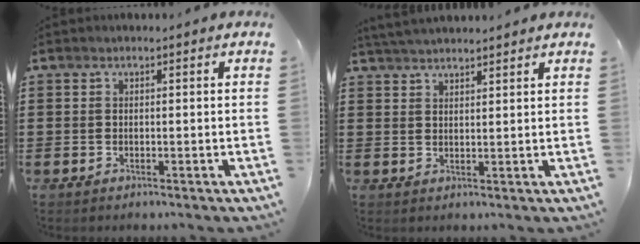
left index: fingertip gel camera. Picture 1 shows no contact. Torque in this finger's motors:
{"motor_torque": [0.87, -0.80, 0.31, 0.07]}